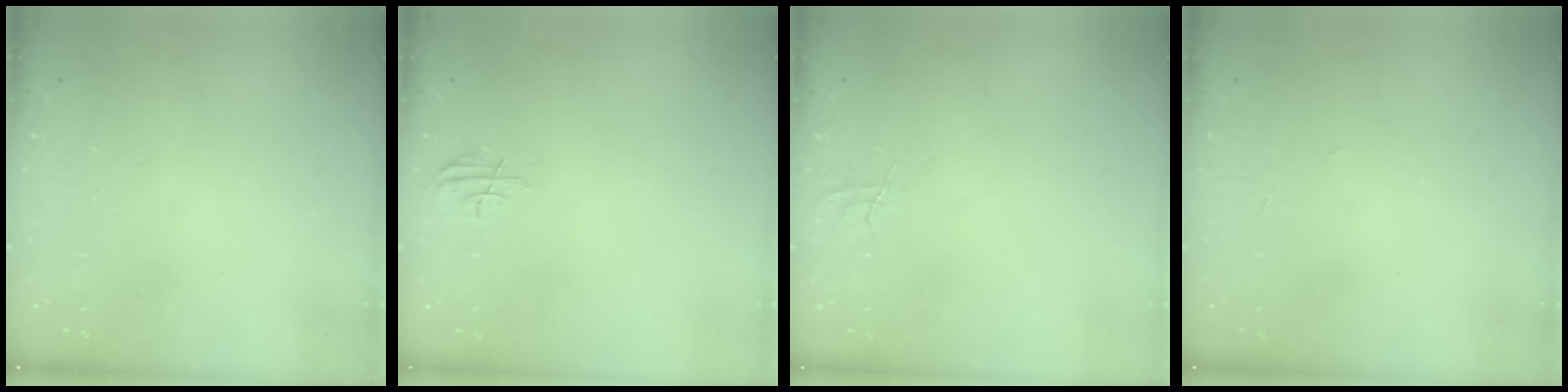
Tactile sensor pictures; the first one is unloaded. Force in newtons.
{"total": 4.8, "press": 4.8, "slide": 0.4}
{"total": 3.3, "press": 3.3, "slide": 0.4}
{"total": 3.5, "press": 3.5, "slide": 0.3}